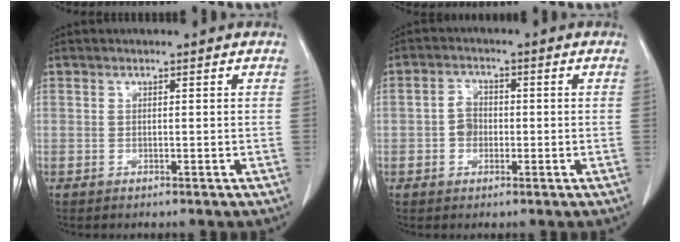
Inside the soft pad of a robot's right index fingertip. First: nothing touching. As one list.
[{"total": 3.1, "force": [-0.6, 2.5, 1.7], "torque": [-0.030, 0.011, -0.014]}]